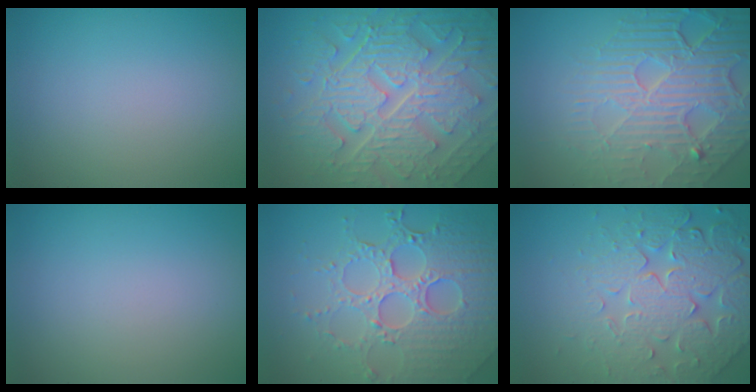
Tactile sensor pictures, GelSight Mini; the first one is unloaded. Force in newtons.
{"total": 10.2, "press": 7.0, "slide": 7.5}
{"total": 7.5, "press": 5.7, "slide": 4.9}
{"total": 0.0}
{"total": 7.1, "press": 5.5, "slide": 4.6}
{"total": 6.4, "press": 5.5, "slide": 3.4}